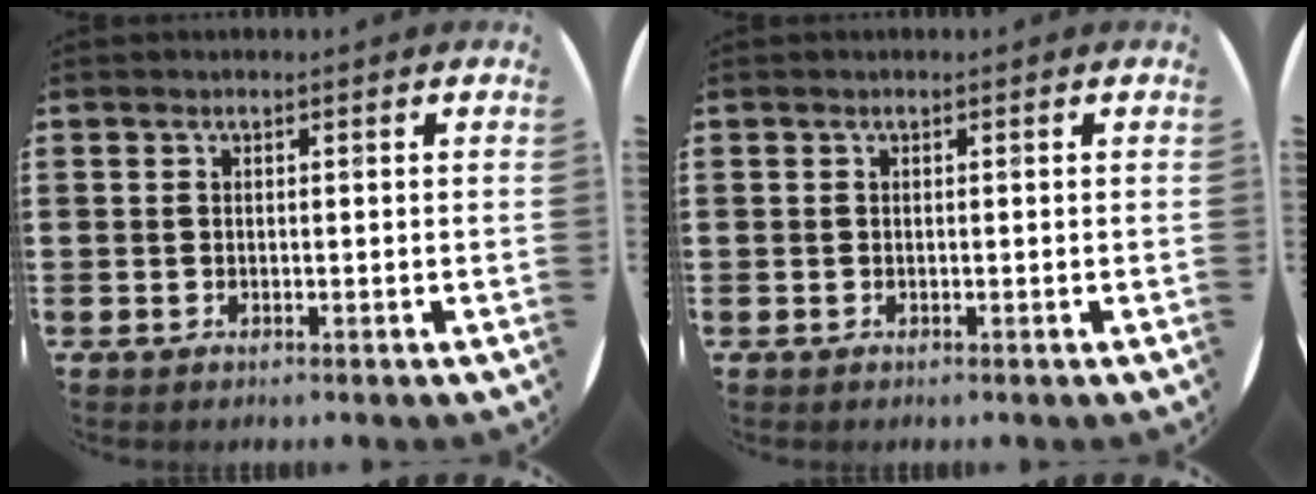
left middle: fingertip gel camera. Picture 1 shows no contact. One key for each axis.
{"total": 0.0}